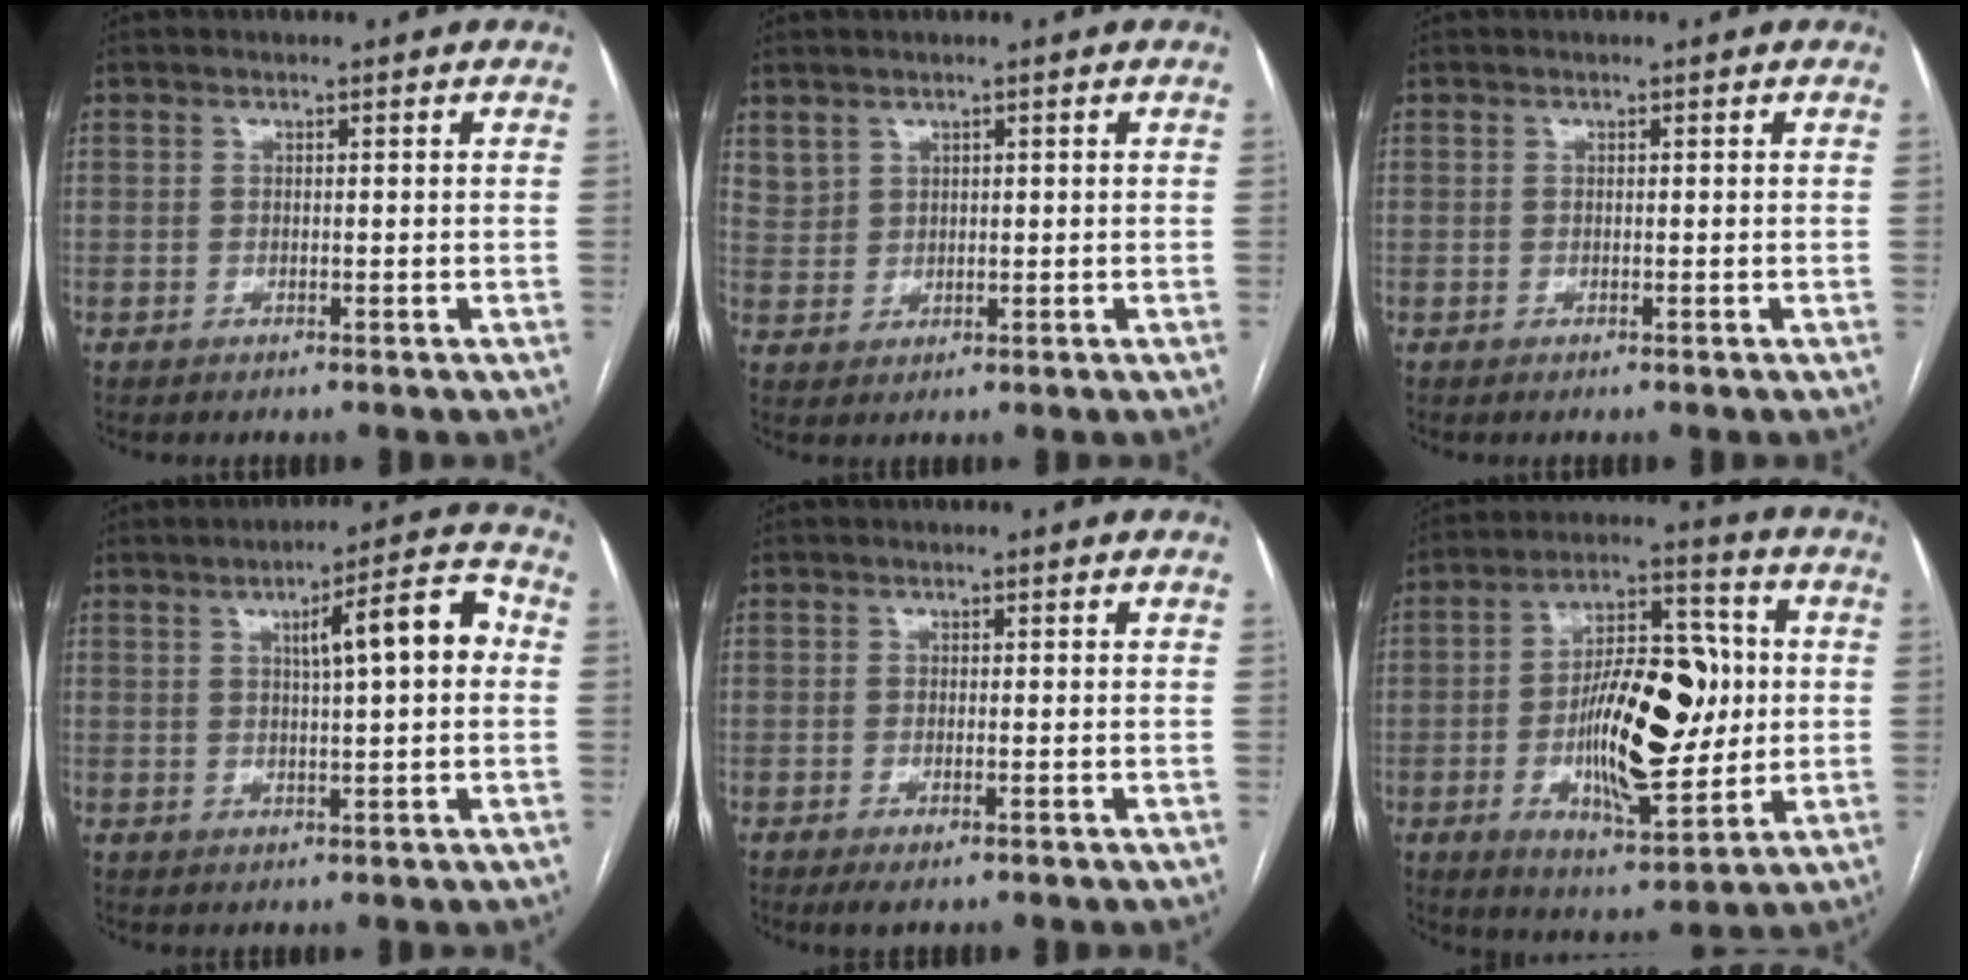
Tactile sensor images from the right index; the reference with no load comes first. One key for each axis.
{"total": 3.0, "fx": 2.1, "fy": 2.0, "fz": 0.5, "tx": -0.009, "ty": 0.006, "tz": 0.049}
{"total": 0.0}
{"total": 8.9, "fx": 1.8, "fy": 1.1, "fz": 8.6, "tx": -0.124, "ty": 0.021, "tz": 0.023}
{"total": 2.0, "fx": -1.1, "fy": 0.4, "fz": 1.7, "tx": -0.027, "ty": -0.004, "tz": -0.013}
{"total": 18.0, "fx": -0.8, "fy": 6.5, "fz": 16.8, "tx": -0.284, "ty": 0.014, "tz": -0.010}